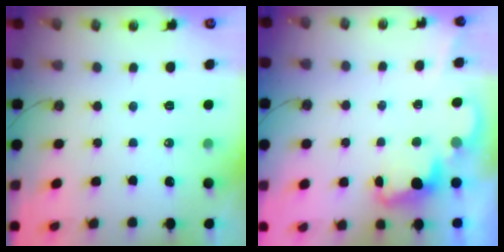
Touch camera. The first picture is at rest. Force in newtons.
{"total": 2.5, "press": 2.4, "slide": 0.5}